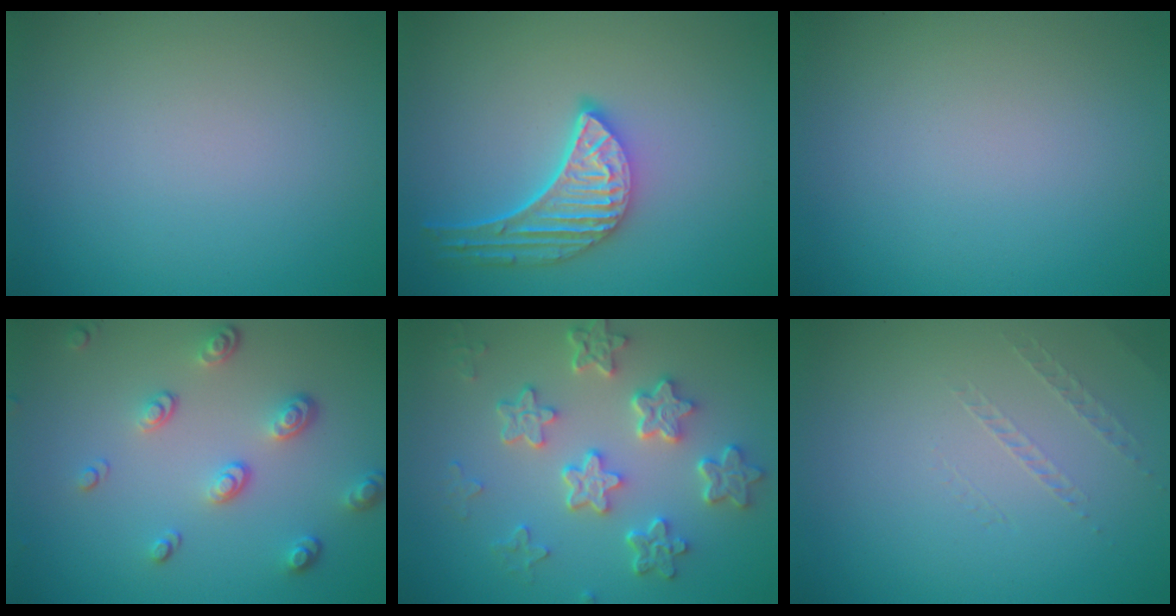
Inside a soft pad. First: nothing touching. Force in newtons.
{"total": 5.2, "press": 4.1, "slide": 3.2}
{"total": 0.0}
{"total": 3.4, "press": 2.6, "slide": 2.3}
{"total": 5.9, "press": 4.6, "slide": 3.7}
{"total": 0.9, "press": 0.1, "slide": 0.9}